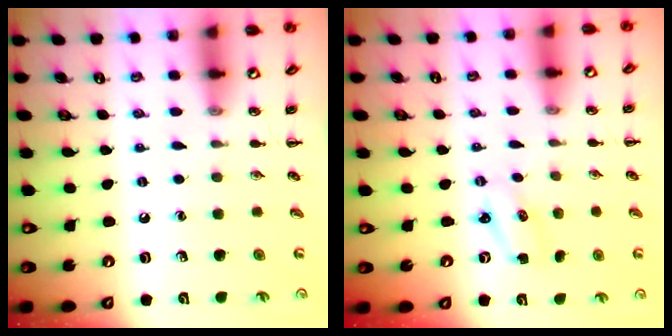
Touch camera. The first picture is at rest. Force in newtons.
{"total": 2.3, "press": 2.2, "slide": 0.7}